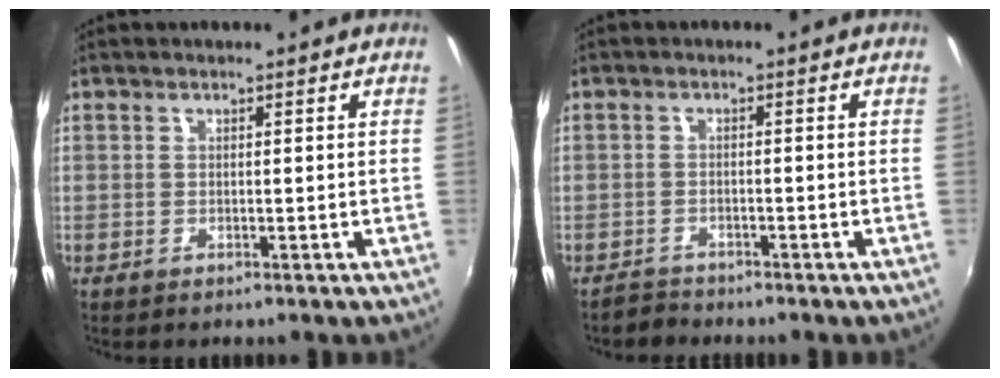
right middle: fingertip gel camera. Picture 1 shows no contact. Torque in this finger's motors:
{"motor_torque": [-0.29, -0.52, -0.62, -0.17]}